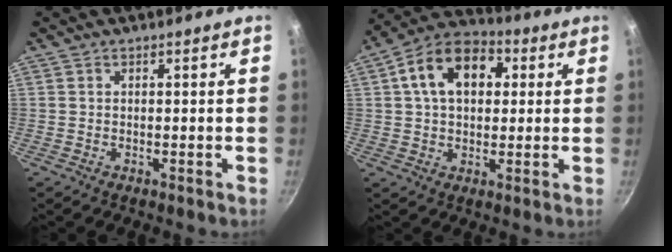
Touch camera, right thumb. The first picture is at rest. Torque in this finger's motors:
{"motor_torque": [0.59, 3.03, 1.45, -0.08, 0.11]}